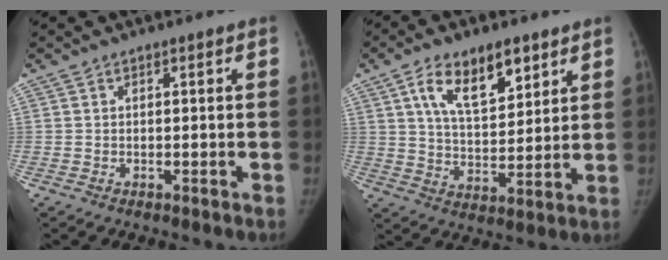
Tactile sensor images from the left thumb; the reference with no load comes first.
{"total": 13.0, "force": [6.9, 6.3, 9.0], "torque": [-0.123, -0.031, 0.126]}